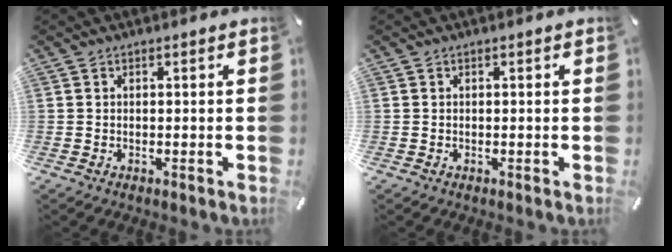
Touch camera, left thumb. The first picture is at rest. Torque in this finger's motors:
{"motor_torque": [-0.05, -0.04, -0.02, 0.02, 0.00]}